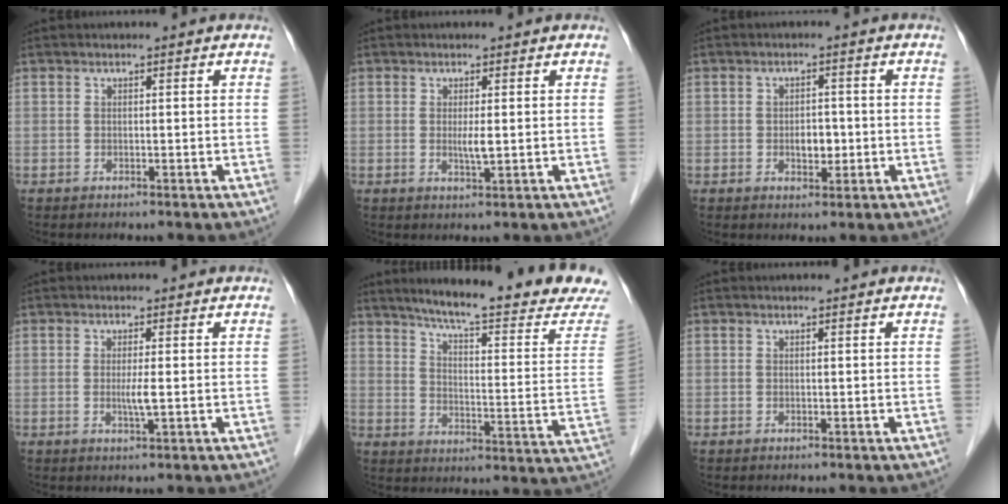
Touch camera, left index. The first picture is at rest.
{"total": 2.0, "force": [0.1, 0.2, 2.0], "torque": [-0.040, -0.004, 0.003]}
{"total": 2.9, "force": [-0.5, 1.8, 2.3], "torque": [-0.034, 0.002, -0.004]}
{"total": 2.1, "force": [-0.1, -0.2, 2.1], "torque": [-0.043, -0.005, -0.002]}
{"total": 22.2, "force": [19.7, 0.0, 10.2], "torque": [-0.147, -0.079, 0.248]}
{"total": 0.5, "force": [0.5, 0.0, 0.2], "torque": [-0.005, 0.004, 0.007]}